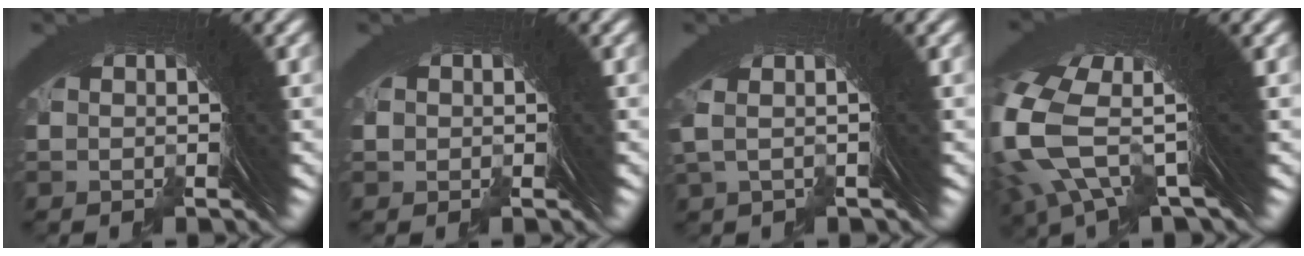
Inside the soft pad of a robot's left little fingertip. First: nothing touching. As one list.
[{"total": 1.3, "force": [-0.7, -0.1, -1.1], "torque": [0.020, -0.007, -0.005]}, {"total": 1.4, "force": [0.6, 0.0, 1.3], "torque": [-0.036, -0.006, 0.016]}, {"total": 11.1, "force": [1.7, 6.1, 9.1], "torque": [-0.199, -0.011, 0.027]}]